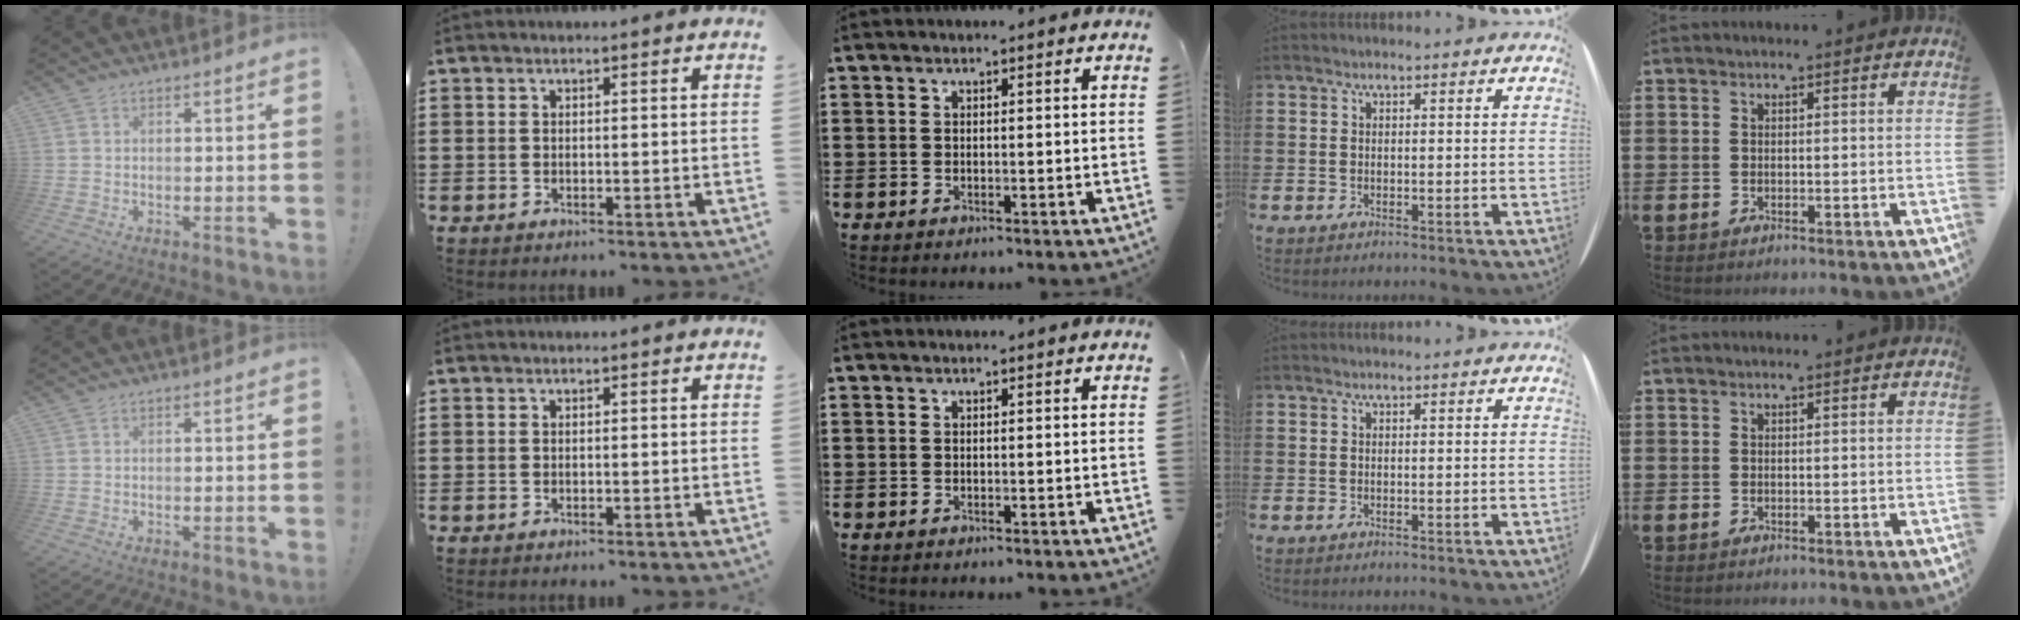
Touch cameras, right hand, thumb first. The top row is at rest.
{}